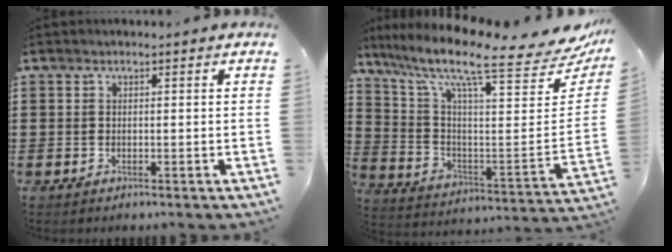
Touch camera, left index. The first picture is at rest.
{"total": 12.0, "force": [9.0, 1.5, 7.8], "torque": [-0.171, -0.073, 0.141]}